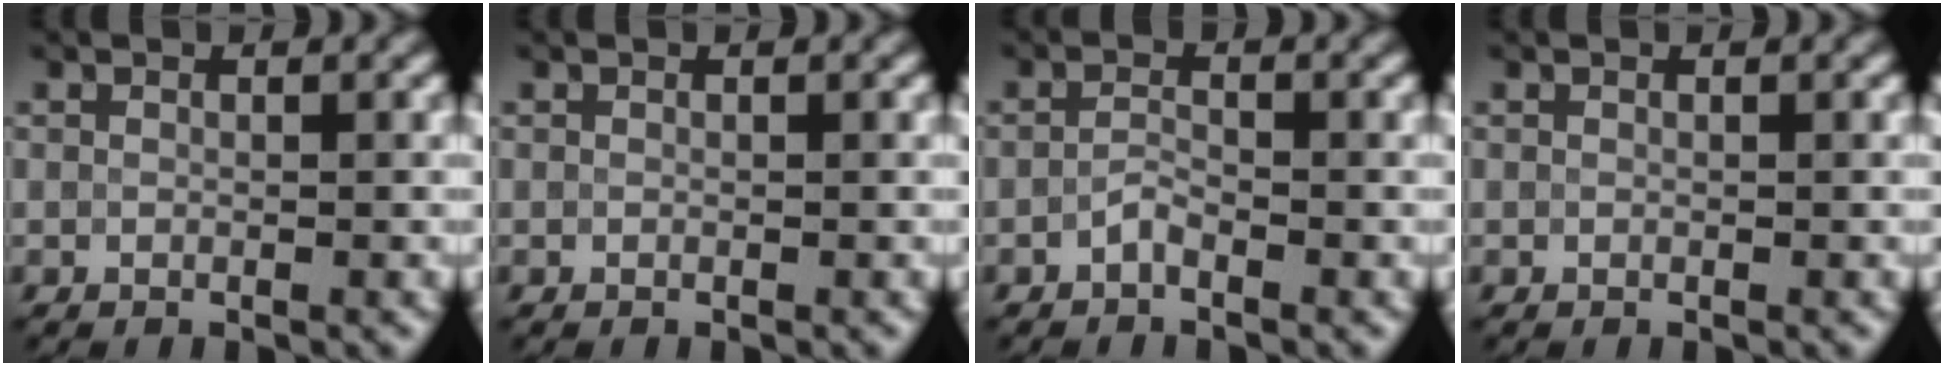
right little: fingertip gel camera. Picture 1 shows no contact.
{"total": 0.0}
{"total": 1.1, "force": [-0.8, 0.4, 0.7], "torque": [-0.017, 0.004, -0.017]}
{"total": 0.0}